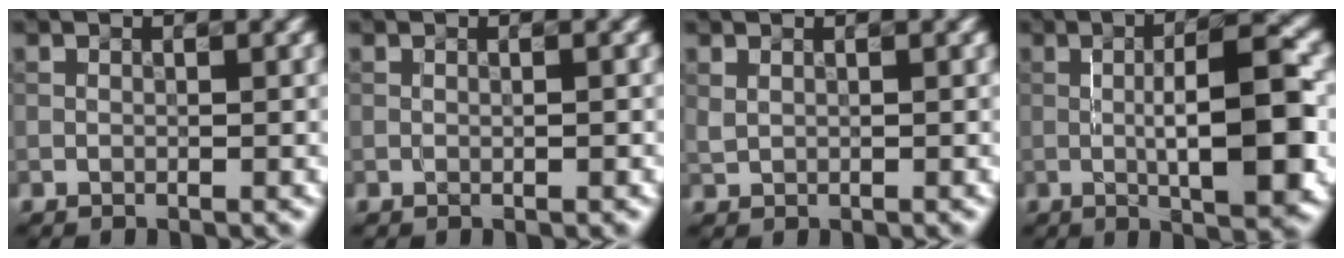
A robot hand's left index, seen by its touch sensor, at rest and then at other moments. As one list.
[{"total": 0.6, "force": [0.0, 0.1, 0.5], "torque": [-0.012, -0.002, -0.003]}, {"total": 0.7, "force": [0.4, 0.3, 0.4], "torque": [-0.014, 0.001, 0.013]}, {"total": 9.1, "force": [-0.7, 2.1, 8.9], "torque": [-0.128, 0.004, -0.013]}]